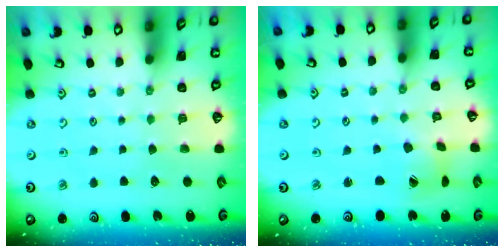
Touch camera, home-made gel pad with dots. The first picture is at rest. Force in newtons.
{"total": 5.5, "press": 5.5, "slide": 0.6}